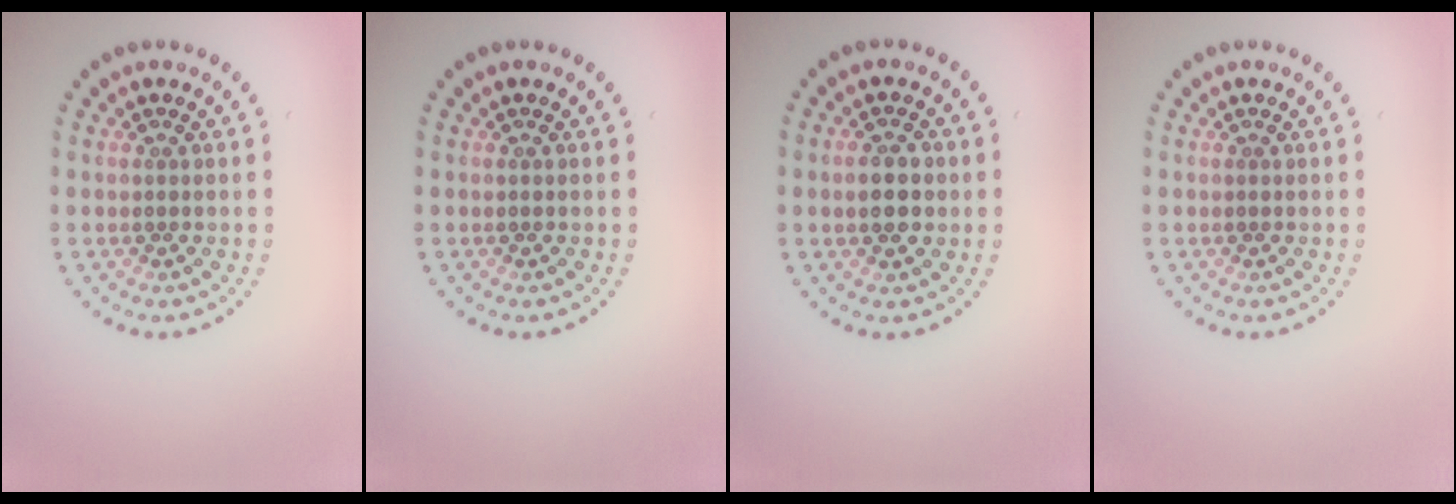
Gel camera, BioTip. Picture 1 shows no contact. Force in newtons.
{"total": 0.0}
{"total": 2.9, "press": 2.9, "slide": 0.2}
{"total": 0.0}